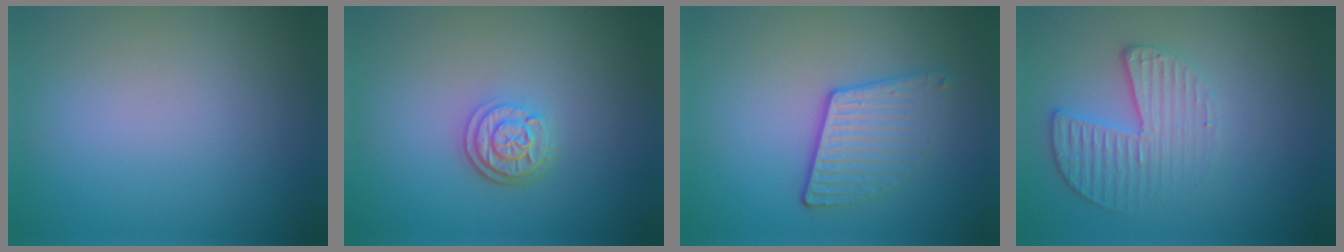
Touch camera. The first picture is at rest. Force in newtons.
{"total": 2.9, "press": 2.4, "slide": 1.7}
{"total": 3.6, "press": 2.7, "slide": 2.4}
{"total": 3.3, "press": 3.0, "slide": 1.5}